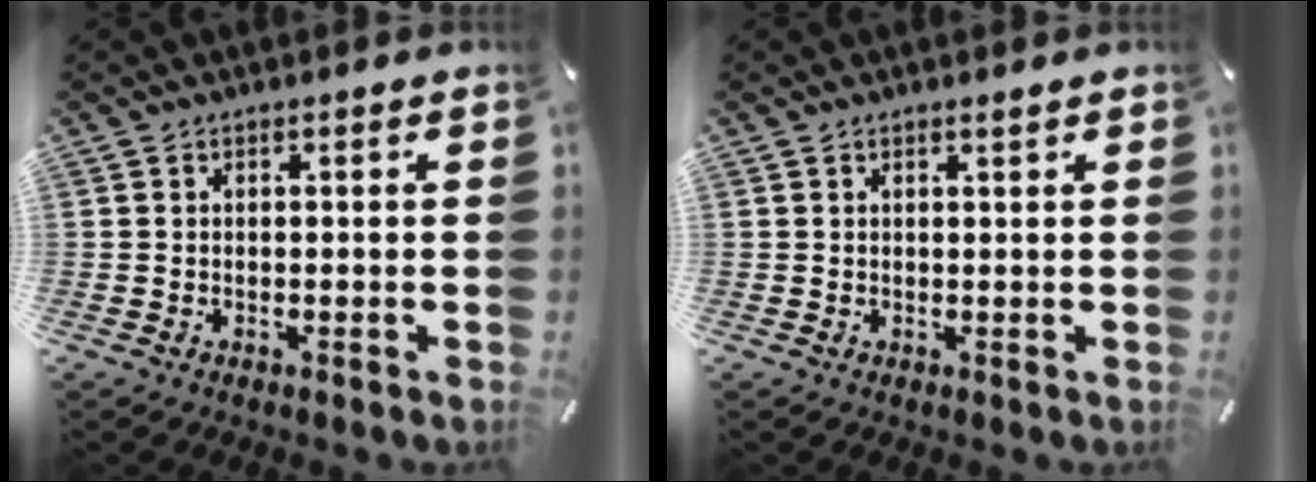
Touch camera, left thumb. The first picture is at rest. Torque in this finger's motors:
{"motor_torque": [0.12, -0.02, 0.07, -0.04, -0.03]}